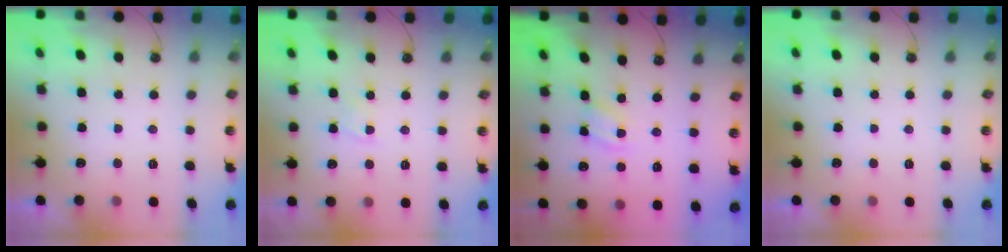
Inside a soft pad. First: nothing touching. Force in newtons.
{"total": 2.8, "press": 2.8, "slide": 0.4}
{"total": 2.3, "press": 2.3, "slide": 0.1}
{"total": 0.0}